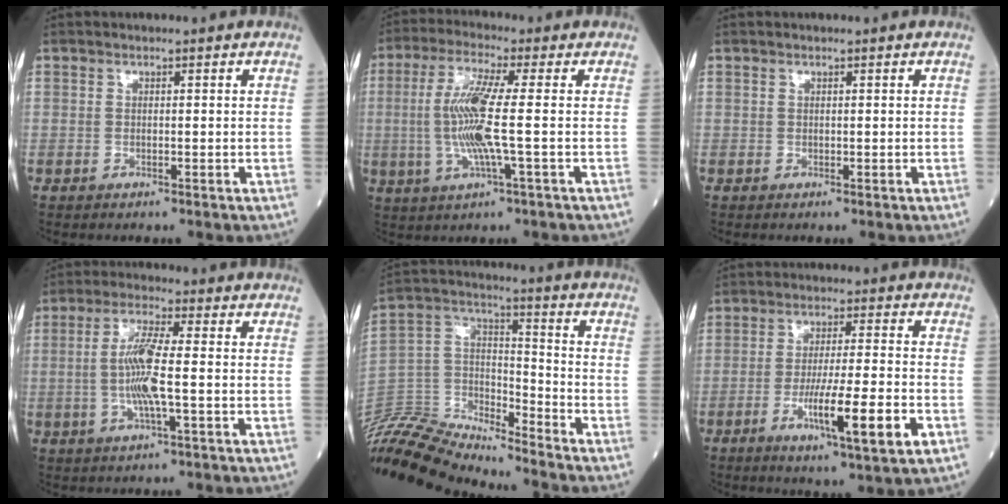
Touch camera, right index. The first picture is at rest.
{"total": 9.5, "force": [-0.4, 0.3, 9.5], "torque": [-0.205, 0.003, -0.014]}
{"total": 0.0}
{"total": 7.9, "force": [-0.6, 0.4, 7.9], "torque": [-0.160, -0.001, -0.018]}
{"total": 17.3, "force": [-16.9, 1.6, 3.0], "torque": [-0.054, 0.040, -0.305]}
{"total": 11.3, "force": [-4.0, 0.3, 10.5], "torque": [-0.173, -0.016, -0.067]}